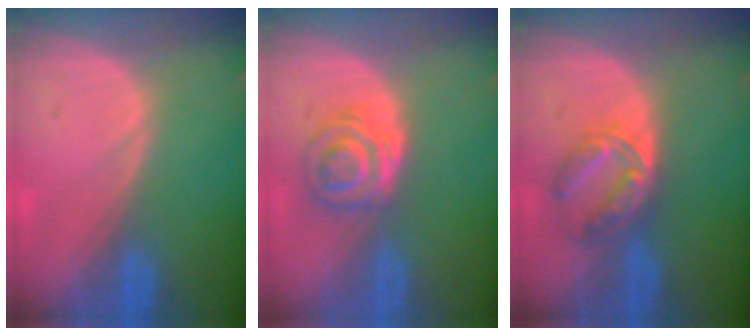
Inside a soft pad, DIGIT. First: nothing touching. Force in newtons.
{"total": 5.5, "press": 4.9, "slide": 2.6}
{"total": 5.9, "press": 5.6, "slide": 1.9}